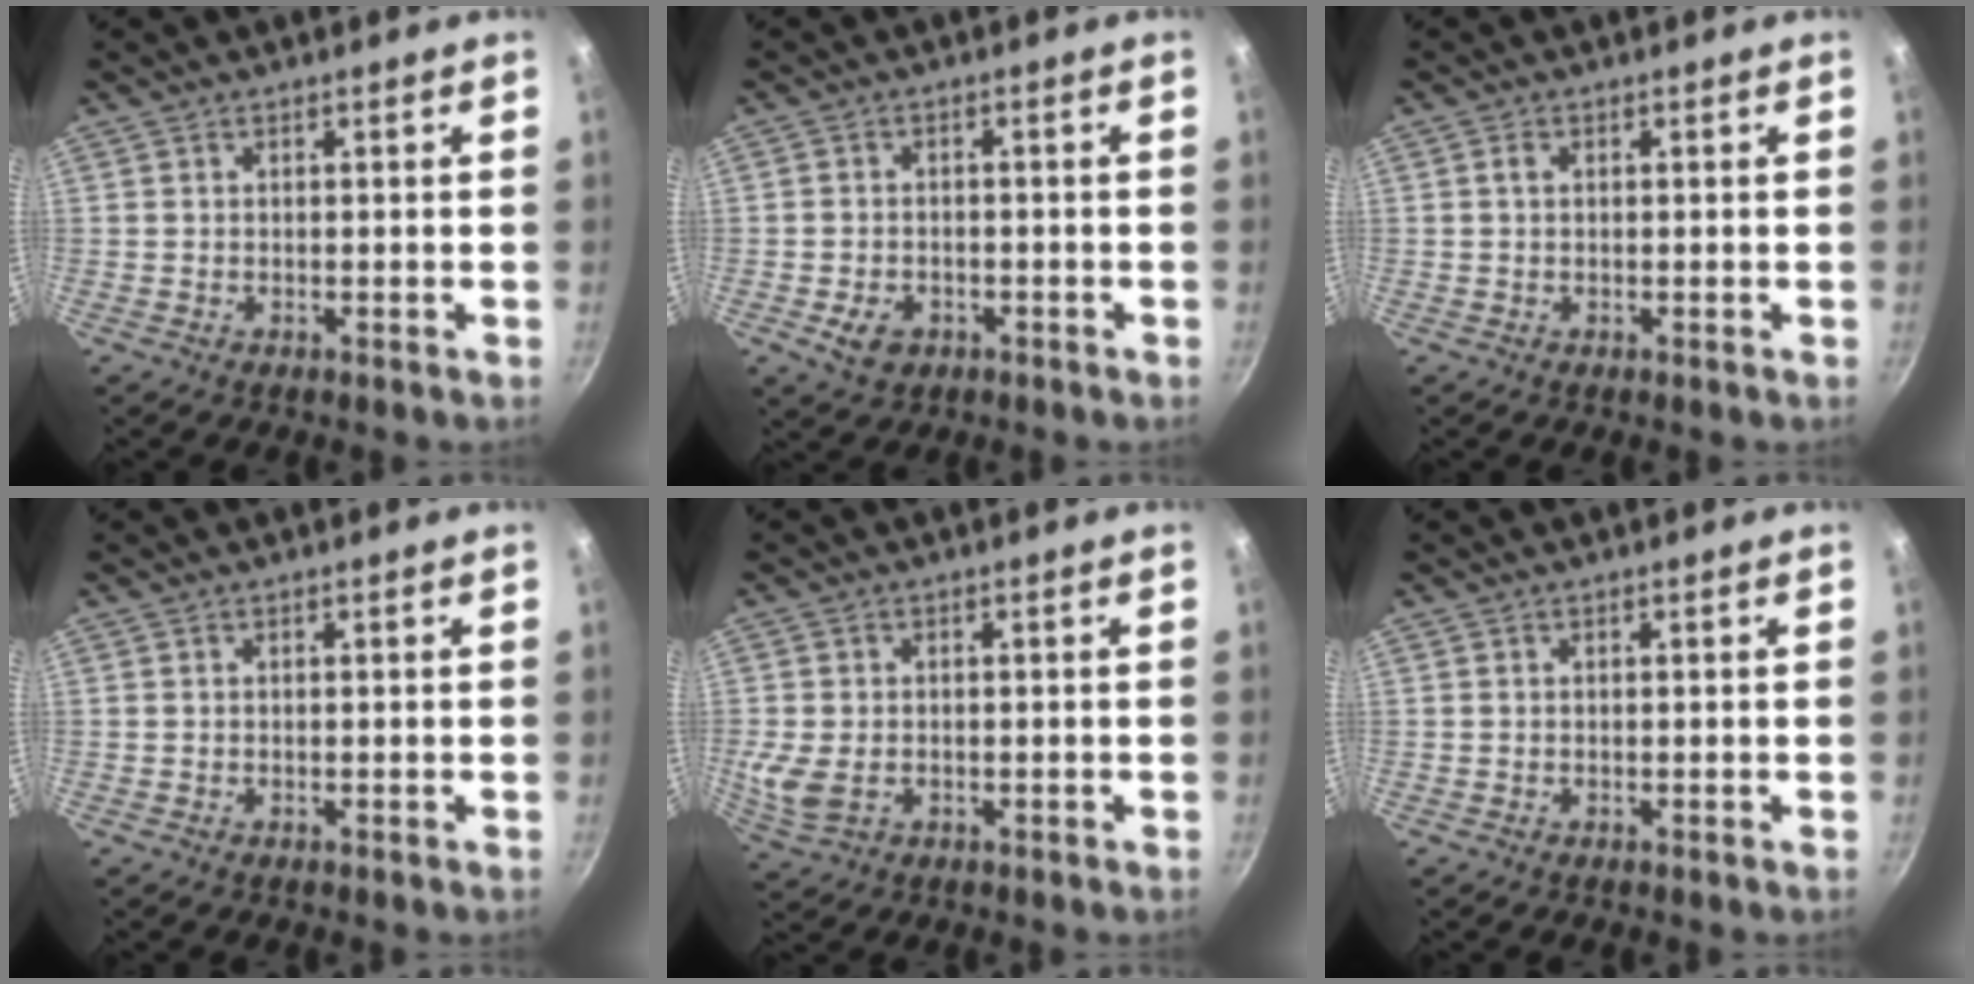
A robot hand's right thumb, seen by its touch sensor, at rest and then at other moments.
{"total": 4.7, "force": [-1.9, 3.4, 2.5], "torque": [-0.040, 0.011, -0.024]}
{"total": 1.2, "force": [0.3, 0.8, 0.8], "torque": [-0.015, 0.004, 0.004]}
{"total": 0.0}
{"total": 5.6, "force": [-0.8, 3.9, 3.8], "torque": [-0.082, -0.008, -0.009]}
{"total": 0.0}